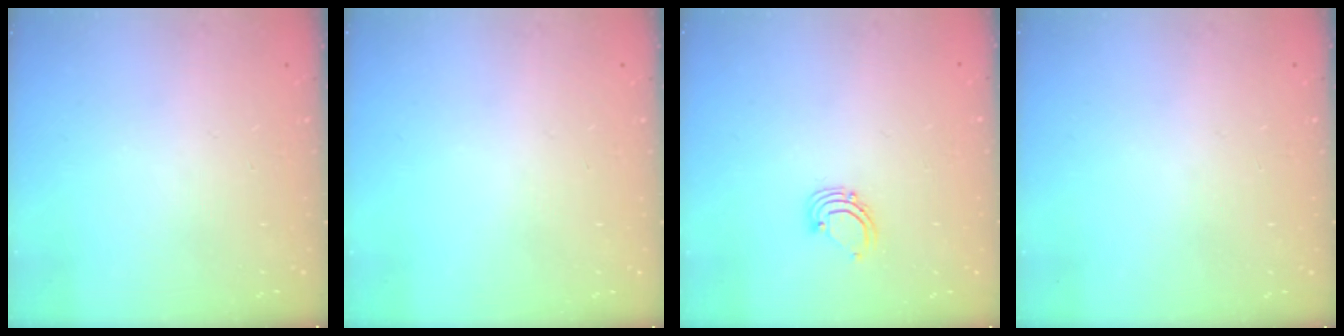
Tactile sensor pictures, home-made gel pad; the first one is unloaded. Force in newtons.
{"total": 0.0}
{"total": 2.9, "press": 2.9, "slide": 0.2}
{"total": 0.0}